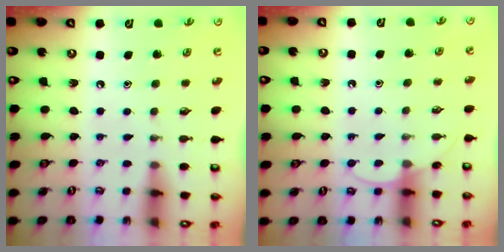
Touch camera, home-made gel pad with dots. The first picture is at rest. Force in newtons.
{"total": 5.4, "press": 5.4, "slide": 0.3}